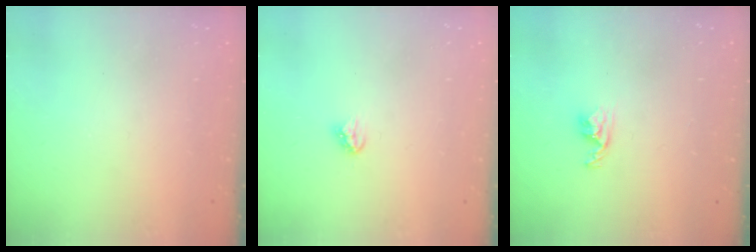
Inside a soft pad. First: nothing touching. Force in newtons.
{"total": 3.5, "press": 3.5, "slide": 0.2}
{"total": 3.3, "press": 3.3, "slide": 0.5}